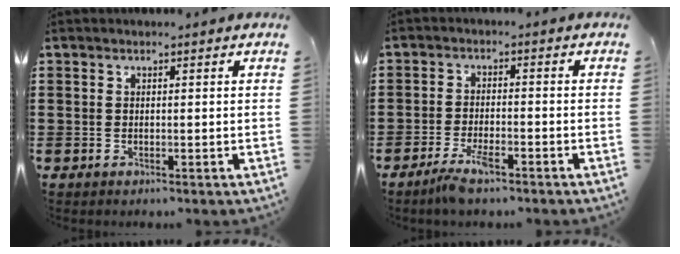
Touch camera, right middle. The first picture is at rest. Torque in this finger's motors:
{"motor_torque": [-0.06, -0.05, 0.19, 0.06]}